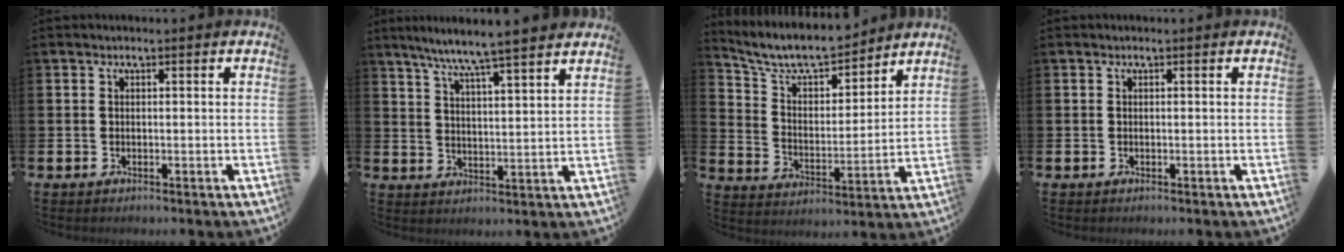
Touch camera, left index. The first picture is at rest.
{"total": 7.2, "force": [6.7, -0.7, 2.5], "torque": [-0.072, -0.037, 0.114]}
{"total": 8.0, "force": [7.4, 2.0, 2.3], "torque": [-0.079, -0.054, 0.129]}
{"total": 0.0}